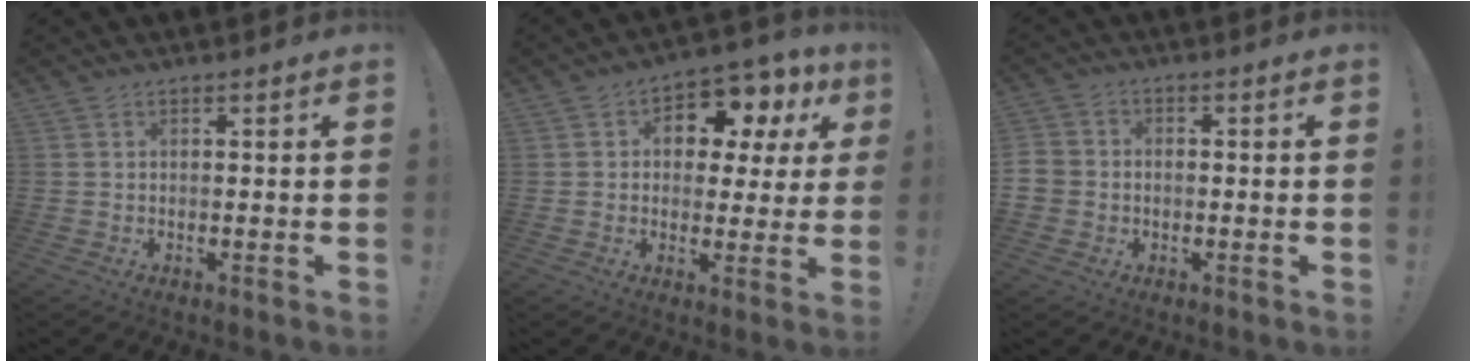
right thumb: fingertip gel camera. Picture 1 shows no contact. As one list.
[{"total": 8.8, "force": [4.7, 5.7, 4.8], "torque": [-0.062, -0.036, 0.082]}, {"total": 4.4, "force": [-1.4, 4.0, 1.4], "torque": [-0.025, 0.011, -0.024]}]